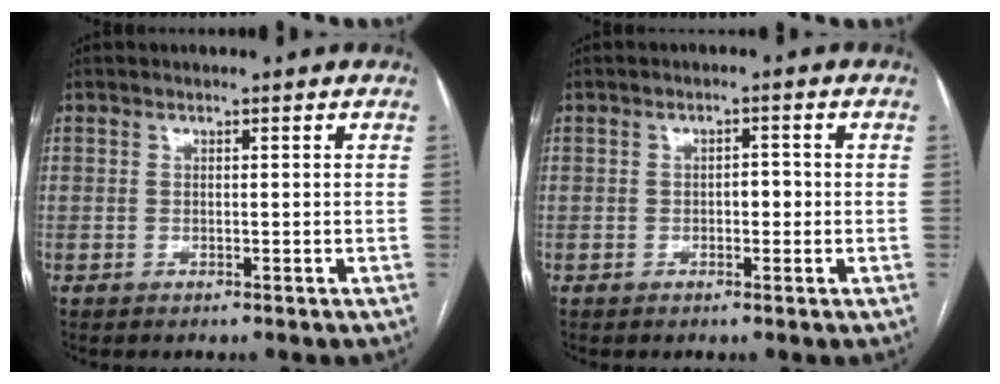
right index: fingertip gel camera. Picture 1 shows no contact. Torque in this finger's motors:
{"motor_torque": [0.48, 0.09, 0.03, 0.03]}